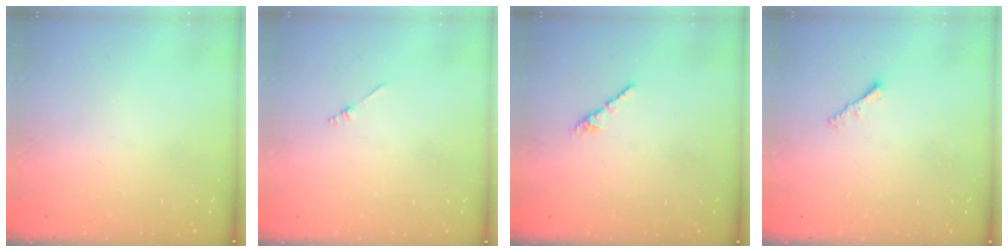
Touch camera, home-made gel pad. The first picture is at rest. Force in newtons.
{"total": 1.3, "press": 1.3, "slide": 0.3}
{"total": 2.4, "press": 2.3, "slide": 0.8}
{"total": 1.6, "press": 1.5, "slide": 0.5}